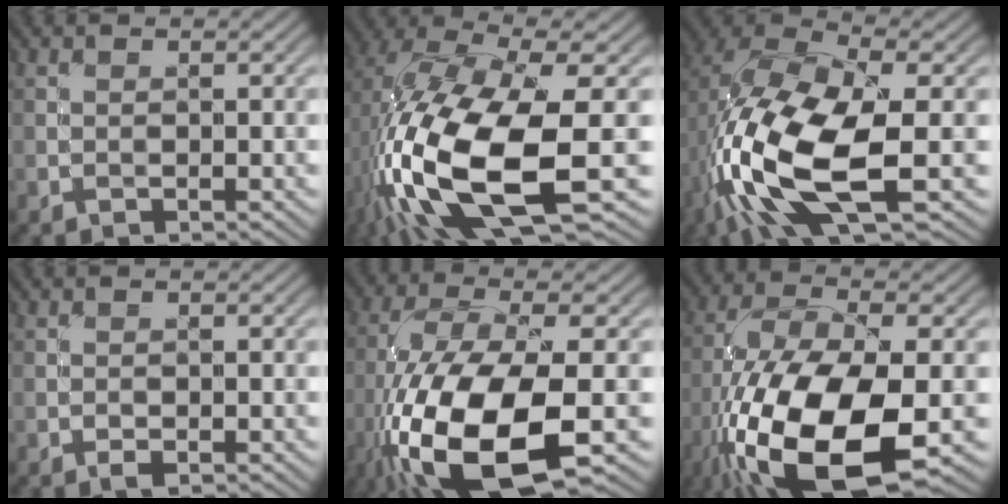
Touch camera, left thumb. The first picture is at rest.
{"total": 17.1, "force": [-3.7, 6.7, 15.3], "torque": [-0.350, -0.022, -0.054]}
{"total": 15.1, "force": [-3.9, 6.7, 12.9], "torque": [-0.298, -0.017, -0.073]}
{"total": 0.8, "force": [-0.4, 0.3, 0.6], "torque": [-0.008, 0.001, -0.008]}
{"total": 16.3, "force": [-6.2, 6.0, 13.9], "torque": [-0.310, -0.030, -0.111]}
{"total": 18.1, "force": [-7.1, 7.5, 14.8], "torque": [-0.319, -0.030, -0.126]}